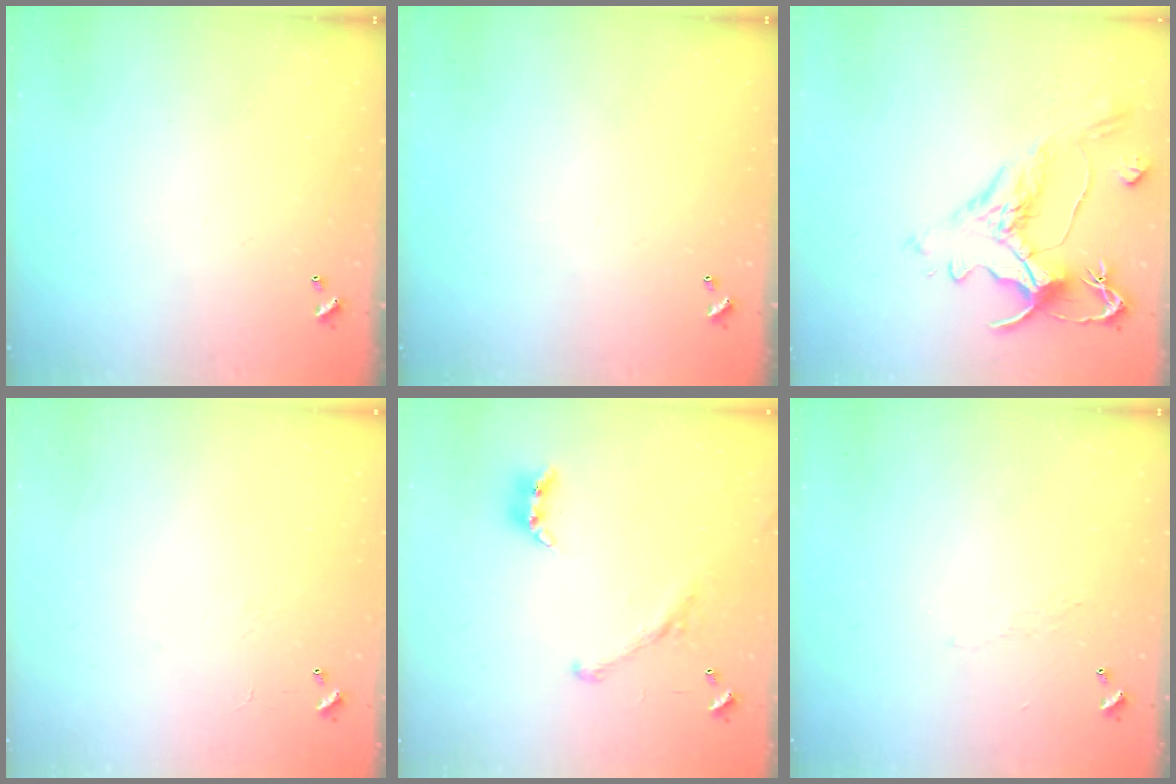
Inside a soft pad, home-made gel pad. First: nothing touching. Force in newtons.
{"total": 0.0}
{"total": 1.5, "press": 0.2, "slide": 1.5}
{"total": 7.3, "press": 7.3, "slide": 0.6}
{"total": 1.8, "press": 1.2, "slide": 1.3}
{"total": 2.0, "press": 2.0, "slide": 0.5}